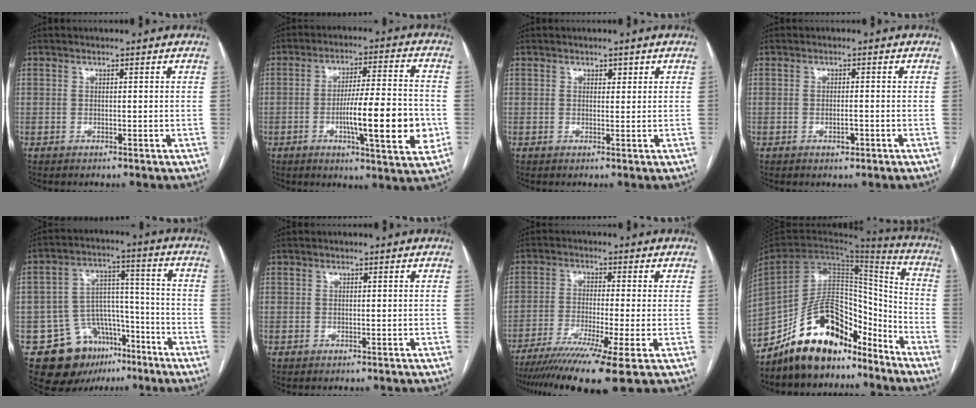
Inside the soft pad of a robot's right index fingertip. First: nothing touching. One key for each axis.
{"total": 14.6, "fx": -3.3, "fy": 1.7, "fz": 14.1, "tx": -0.217, "ty": -0.003, "tz": -0.050}
{"total": 1.2, "fx": 0.7, "fy": 0.7, "fz": 0.7, "tx": -0.008, "ty": 0.000, "tz": 0.008}
{"total": 1.8, "fx": -0.7, "fy": 0.6, "fz": 1.5, "tx": -0.026, "ty": 0.000, "tz": -0.009}
{"total": 13.8, "fx": -8.2, "fy": 9.7, "fz": 5.4, "tx": -0.079, "ty": 0.059, "tz": -0.117}
{"total": 0.7, "fx": -0.5, "fy": 0.5, "fz": 0.0, "tx": 0.002, "ty": 0.004, "tz": -0.006}
{"total": 12.5, "fx": -8.6, "fy": -1.4, "fz": 9.0, "tx": -0.154, "ty": -0.034, "tz": -0.139}
{"total": 17.5, "fx": -13.8, "fy": 7.4, "fz": 7.8, "tx": -0.137, "ty": 0.054, "tz": -0.235}